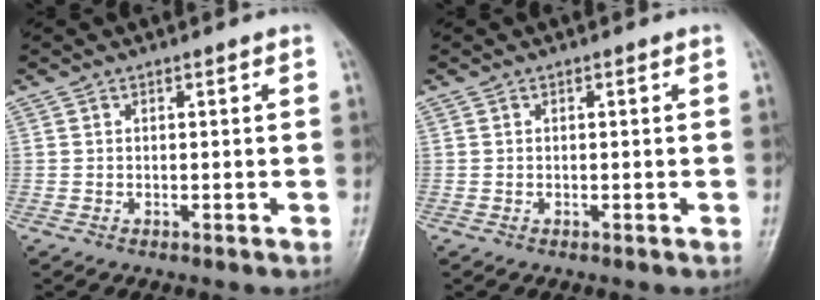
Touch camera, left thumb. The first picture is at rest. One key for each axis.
{"total": 0.0}